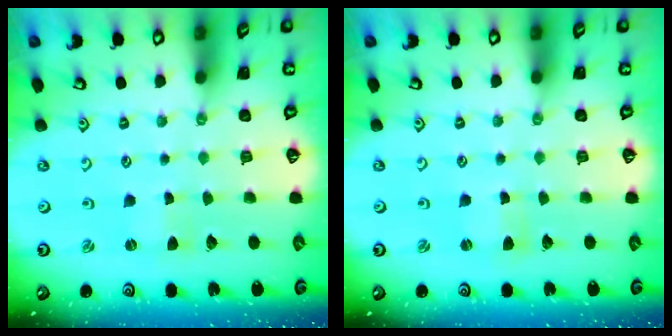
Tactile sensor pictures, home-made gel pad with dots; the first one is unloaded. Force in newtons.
{"total": 1.0, "press": 1.0, "slide": 0.2}